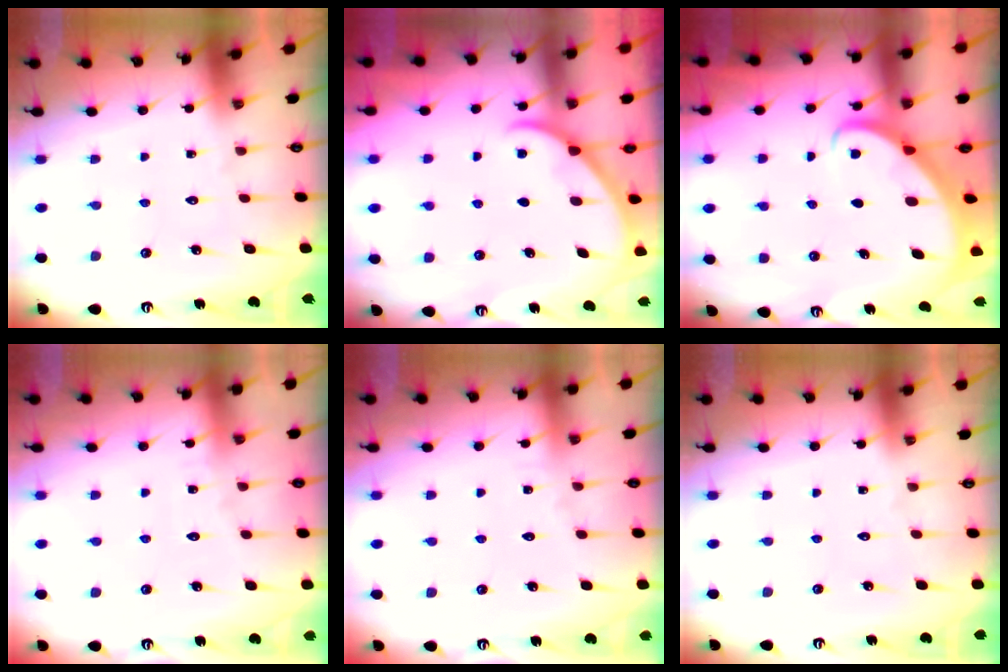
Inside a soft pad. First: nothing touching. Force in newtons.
{"total": 1.7, "press": 1.6, "slide": 0.2}
{"total": 2.5, "press": 2.5, "slide": 0.3}
{"total": 2.9, "press": 2.8, "slide": 0.3}
{"total": 2.6, "press": 2.6, "slide": 0.3}
{"total": 0.0}